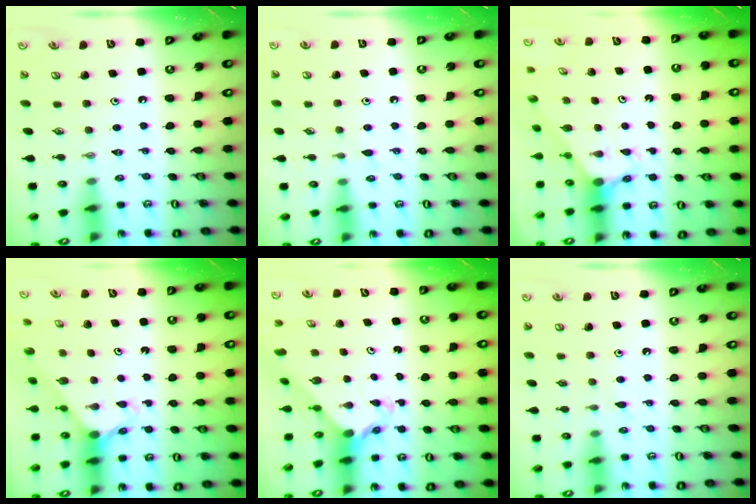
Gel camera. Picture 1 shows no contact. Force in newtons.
{"total": 4.8, "press": 4.8, "slide": 0.6}
{"total": 2.9, "press": 2.9, "slide": 0.0}
{"total": 2.0, "press": 2.0, "slide": 0.2}
{"total": 2.5, "press": 2.5, "slide": 0.2}
{"total": 6.0, "press": 6.0, "slide": 0.6}